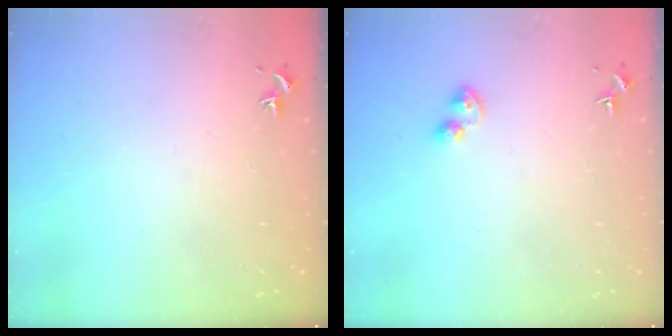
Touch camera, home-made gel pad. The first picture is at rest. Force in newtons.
{"total": 3.9, "press": 3.9, "slide": 0.4}